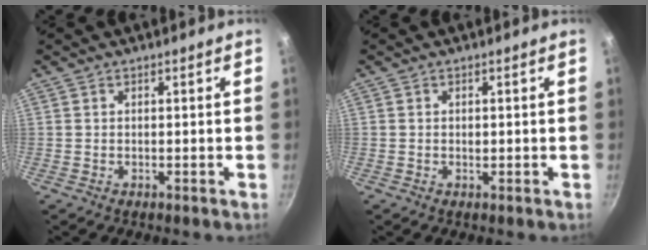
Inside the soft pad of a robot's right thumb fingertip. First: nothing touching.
{"total": 0.7, "force": [0.0, 0.5, 0.5], "torque": [-0.007, 0.002, 0.001]}